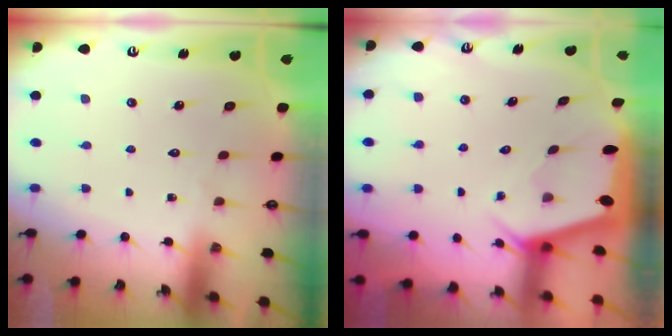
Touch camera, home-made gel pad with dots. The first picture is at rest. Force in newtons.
{"total": 2.2, "press": 2.2, "slide": 0.3}